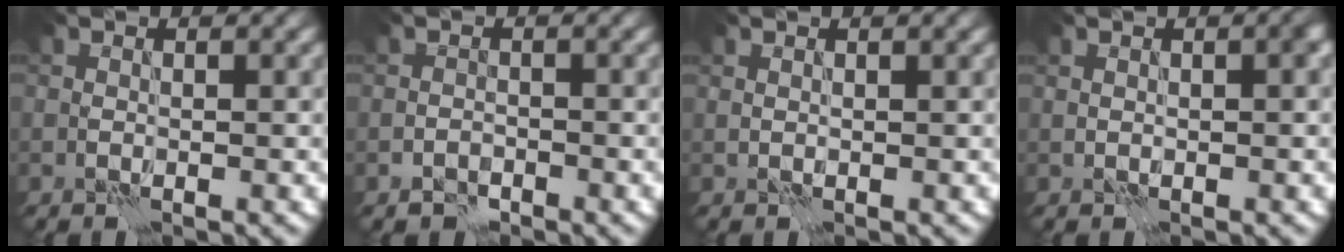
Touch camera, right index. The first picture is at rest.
{"total": 1.3, "force": [-1.0, 0.7, 0.2], "torque": [-0.001, 0.003, -0.021]}
{"total": 1.2, "force": [1.0, 0.1, 0.5], "torque": [-0.010, -0.002, 0.014]}
{"total": 0.7, "force": [0.4, 0.1, 0.6], "torque": [-0.009, 0.002, 0.006]}